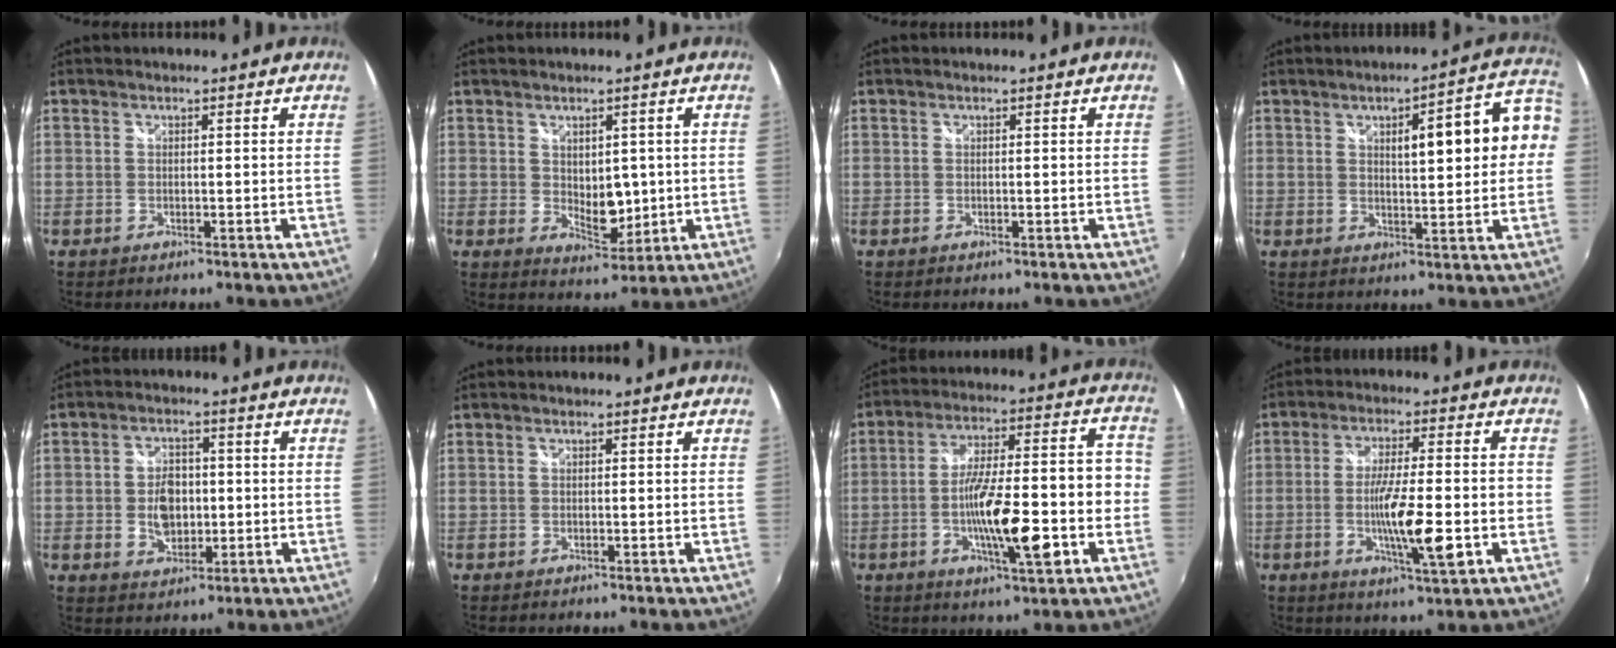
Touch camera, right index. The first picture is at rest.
{"total": 5.5, "force": [0.6, 3.7, 4.1], "torque": [-0.059, -0.011, 0.018]}
{"total": 0.0}
{"total": 12.0, "force": [2.0, 3.0, 11.4], "torque": [-0.155, 0.032, 0.041]}
{"total": 6.7, "force": [-0.6, 4.7, 4.7], "torque": [-0.084, 0.008, -0.003]}
{"total": 0.0}
{"total": 17.3, "force": [-5.8, 3.8, 15.8], "torque": [-0.260, -0.001, -0.088]}
{"total": 11.7, "force": [-3.2, 1.4, 11.1], "torque": [-0.194, -0.020, -0.052]}